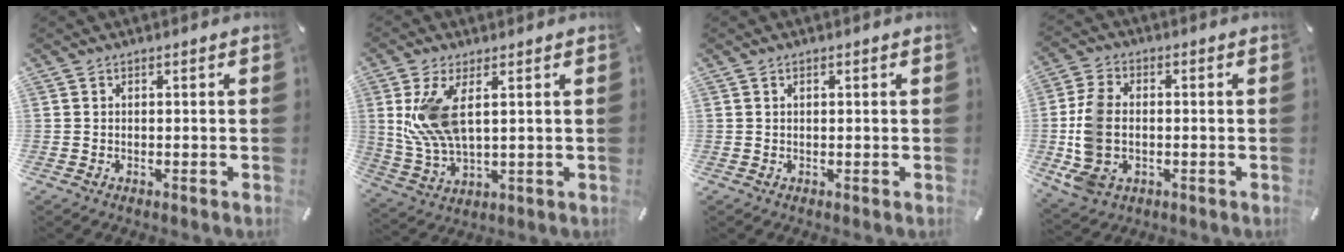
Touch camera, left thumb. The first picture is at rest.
{"total": 11.1, "force": [3.1, 5.3, 9.2], "torque": [-0.215, -0.008, 0.053]}
{"total": 0.7, "force": [0.3, 0.3, 0.5], "torque": [-0.010, 0.002, 0.005]}
{"total": 11.5, "force": [-1.2, 8.5, 7.7], "torque": [-0.192, 0.009, -0.020]}